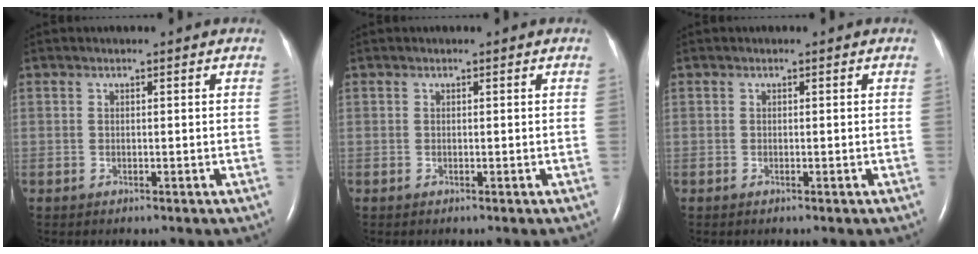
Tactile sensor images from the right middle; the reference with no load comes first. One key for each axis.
{"total": 0.0}
{"total": 0.0}